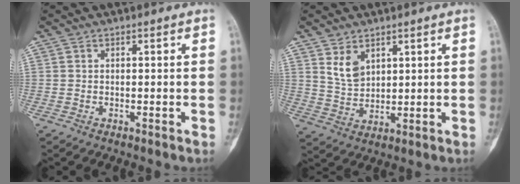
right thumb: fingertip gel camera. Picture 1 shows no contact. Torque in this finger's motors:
{"motor_torque": [-0.12, 0.18, 0.48, 0.32, 0.01]}